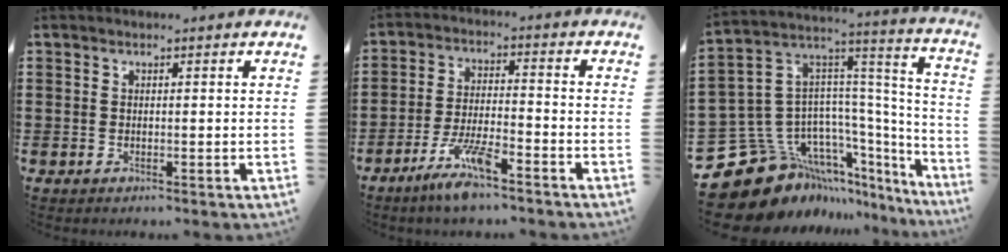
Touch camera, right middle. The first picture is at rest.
{"total": 7.6, "force": [-5.5, 1.2, 5.2], "torque": [-0.108, -0.004, -0.102]}
{"total": 14.9, "force": [-10.1, 9.4, 5.7], "torque": [-0.167, -0.004, -0.174]}